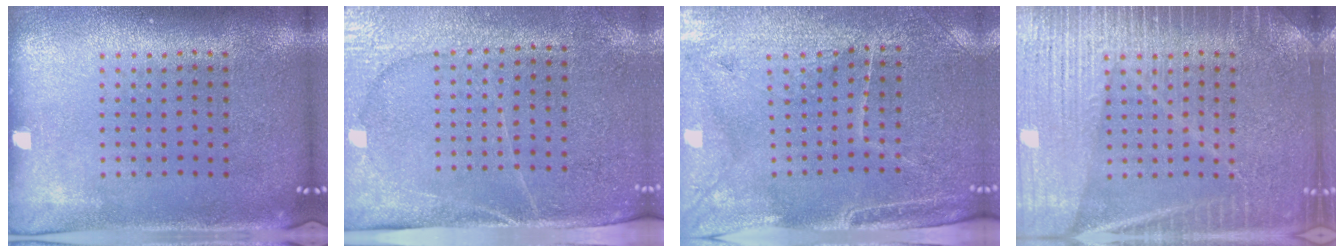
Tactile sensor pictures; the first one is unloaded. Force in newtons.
{"total": 2.9, "press": 2.7, "slide": 1.2}
{"total": 3.2, "press": 3.1, "slide": 0.9}
{"total": 5.9, "press": 5.9, "slide": 0.9}